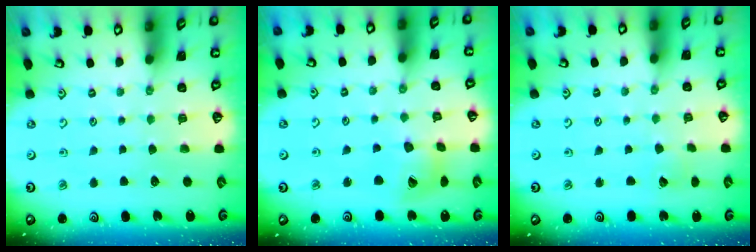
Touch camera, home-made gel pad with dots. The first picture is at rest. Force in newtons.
{"total": 11.9, "press": 11.8, "slide": 1.5}
{"total": 2.8, "press": 2.8, "slide": 0.2}